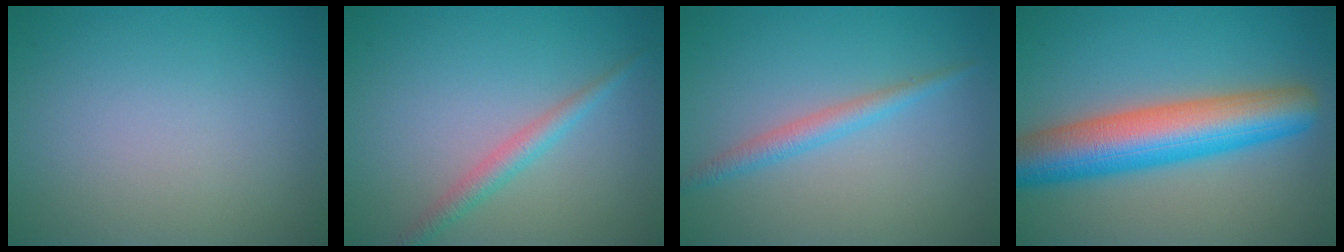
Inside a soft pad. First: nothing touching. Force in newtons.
{"total": 2.0, "press": 2.0, "slide": 0.1}
{"total": 2.0, "press": 2.0, "slide": 0.0}
{"total": 9.4, "press": 9.4, "slide": 0.2}